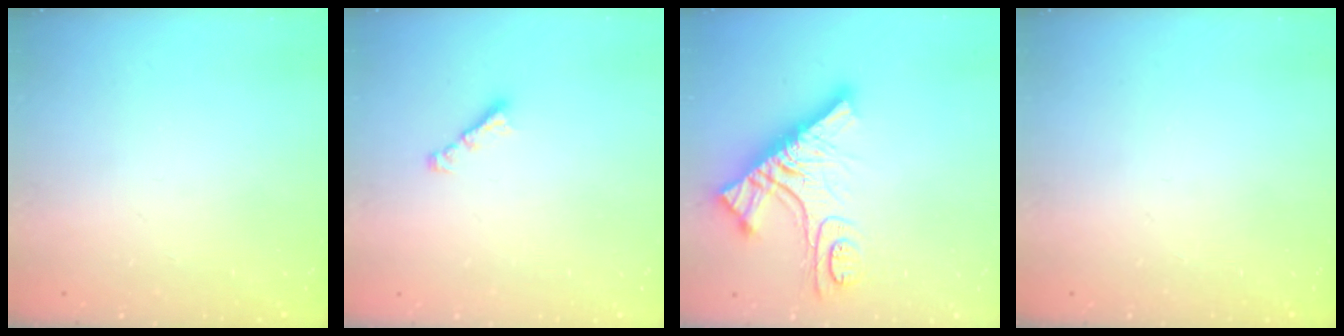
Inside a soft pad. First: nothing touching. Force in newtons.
{"total": 2.2, "press": 2.1, "slide": 0.6}
{"total": 14.2, "press": 14.1, "slide": 1.5}
{"total": 0.0}